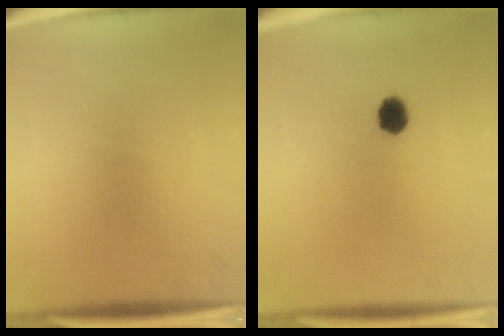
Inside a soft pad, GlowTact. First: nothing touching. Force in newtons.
{"total": 3.1}